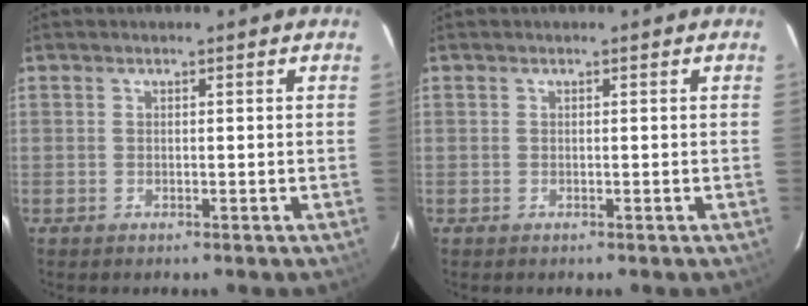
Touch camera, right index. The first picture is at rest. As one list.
[{"total": 0.0}]